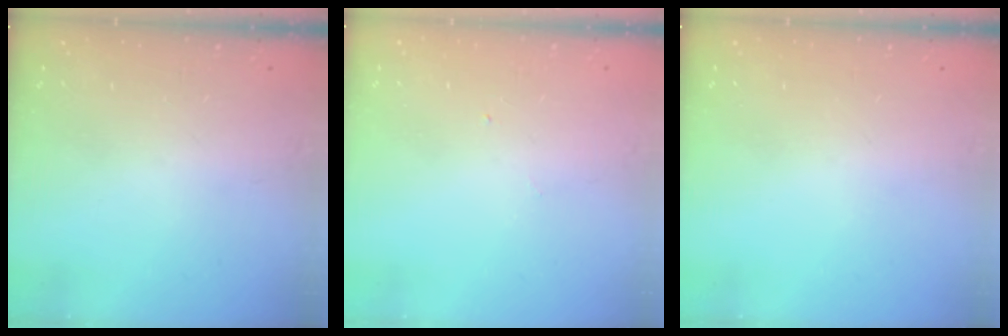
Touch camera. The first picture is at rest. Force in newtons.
{"total": 3.0, "press": 3.0, "slide": 0.4}
{"total": 0.0}